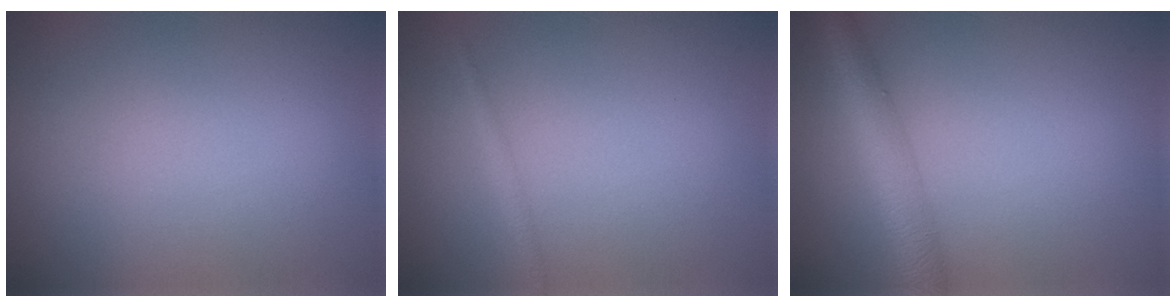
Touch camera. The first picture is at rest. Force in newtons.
{"total": 0.8, "press": 0.8, "slide": 0.0}
{"total": 4.1, "press": 4.1, "slide": 0.1}